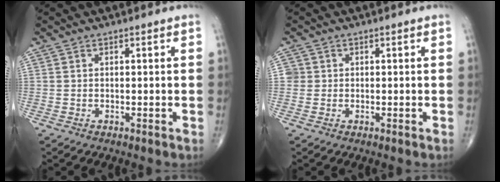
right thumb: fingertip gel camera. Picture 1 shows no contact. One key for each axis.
{"total": 1.7, "fx": 0.1, "fy": 1.7, "fz": 0.2, "tx": 0.009, "ty": 0.005, "tz": -0.001}